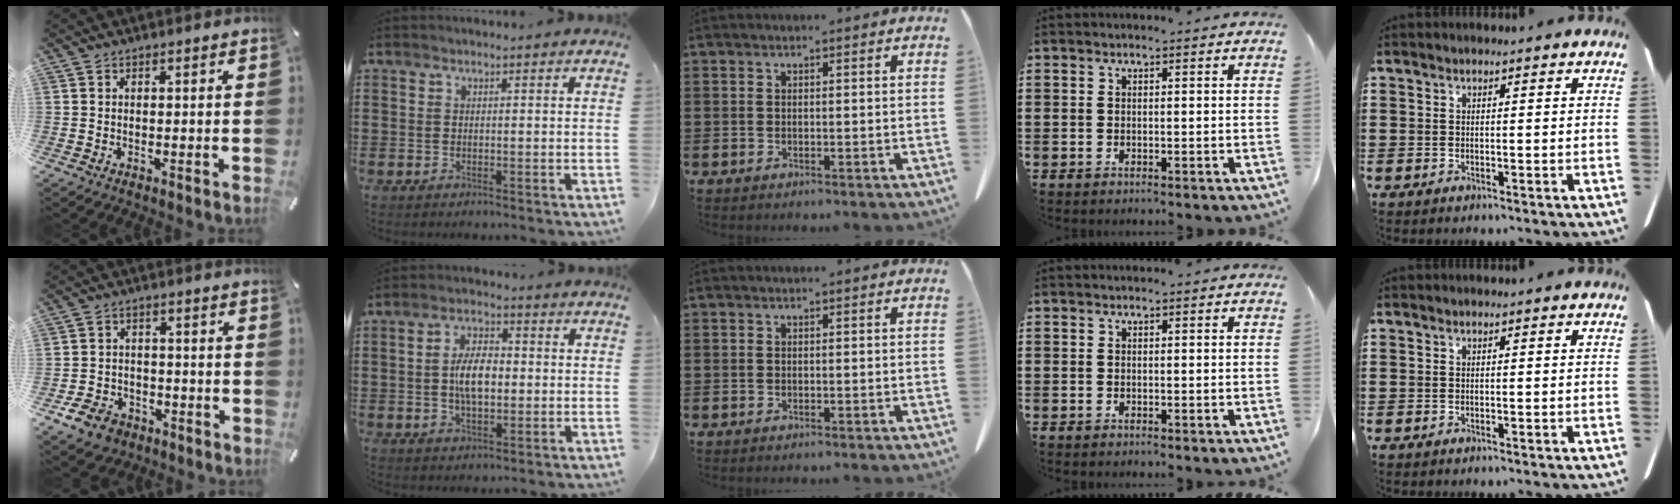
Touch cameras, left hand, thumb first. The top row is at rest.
{"thumb": {"total": 7.2, "force": [-4.4, 5.1, 2.6], "torque": [-0.053, 0.032, -0.080]}, "index": {"total": 6.4, "force": [-0.2, 3.2, 5.6], "torque": [-0.110, 0.001, -0.012]}}